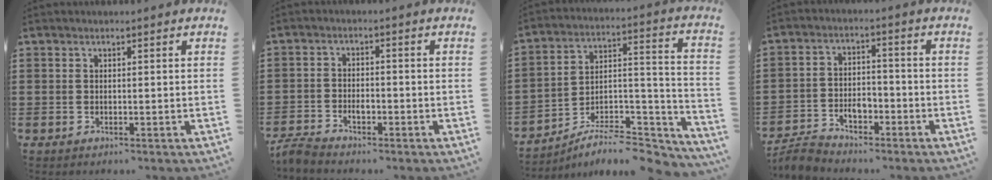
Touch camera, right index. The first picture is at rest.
{"total": 2.5, "force": [-2.0, 1.0, 1.1], "torque": [-0.022, 0.007, -0.040]}
{"total": 7.1, "force": [-6.0, 1.9, 3.2], "torque": [-0.042, 0.005, -0.115]}
{"total": 4.3, "force": [-3.3, 2.0, 1.9], "torque": [-0.041, 0.014, -0.065]}